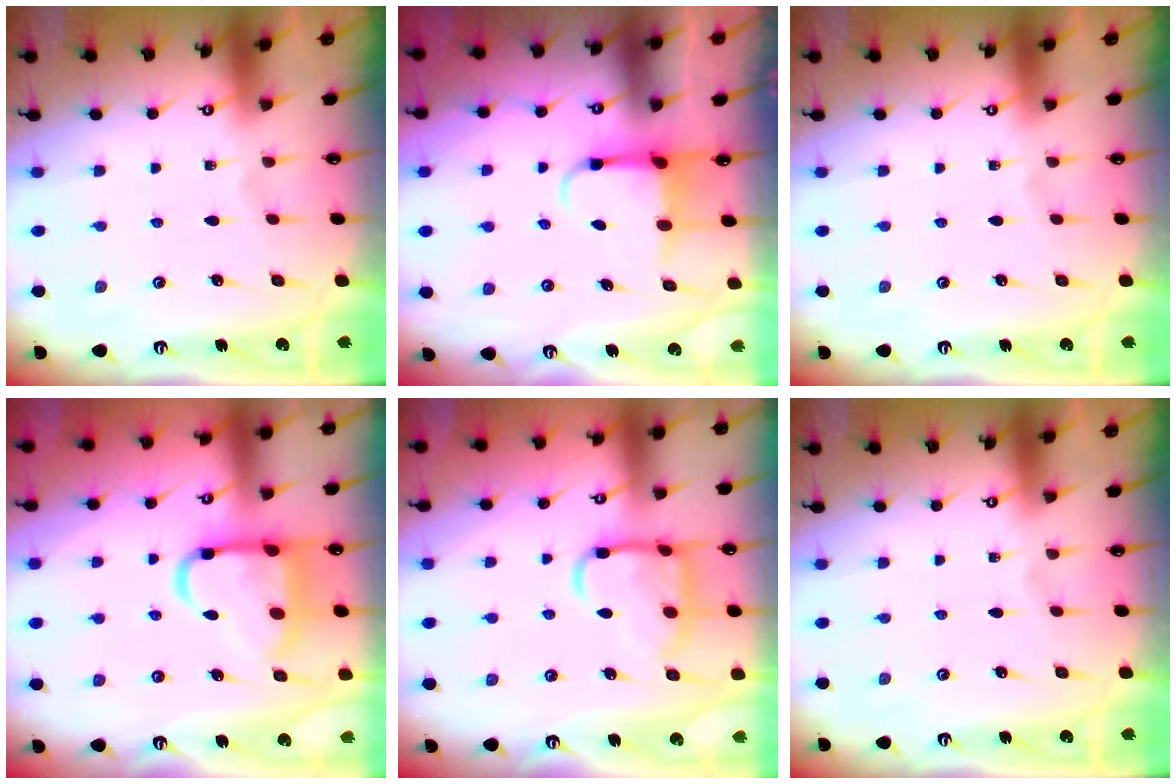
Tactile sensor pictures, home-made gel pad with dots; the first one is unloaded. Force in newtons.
{"total": 3.9, "press": 3.8, "slide": 0.9}
{"total": 0.0}
{"total": 14.0, "press": 13.9, "slide": 1.6}
{"total": 13.5, "press": 13.5, "slide": 1.3}
{"total": 0.0}